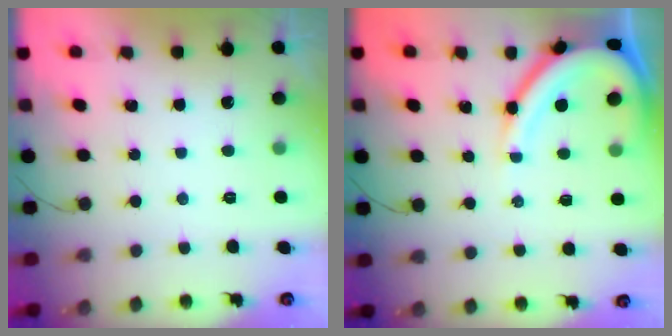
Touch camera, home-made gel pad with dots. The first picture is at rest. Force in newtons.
{"total": 12.4, "press": 12.3, "slide": 1.1}